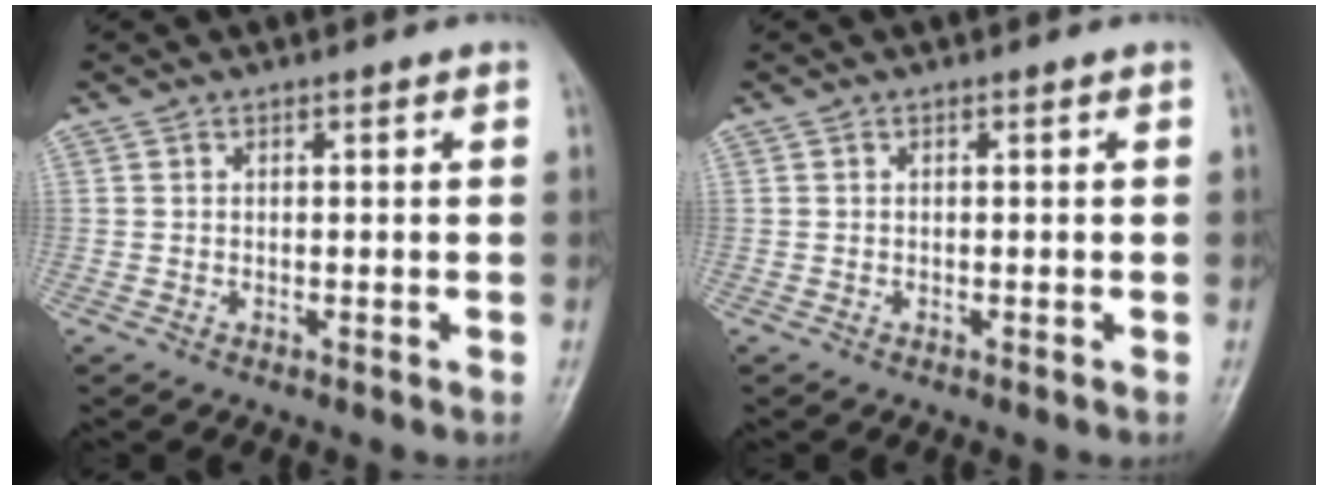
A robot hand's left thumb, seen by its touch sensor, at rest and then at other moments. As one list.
[{"total": 0.0}]